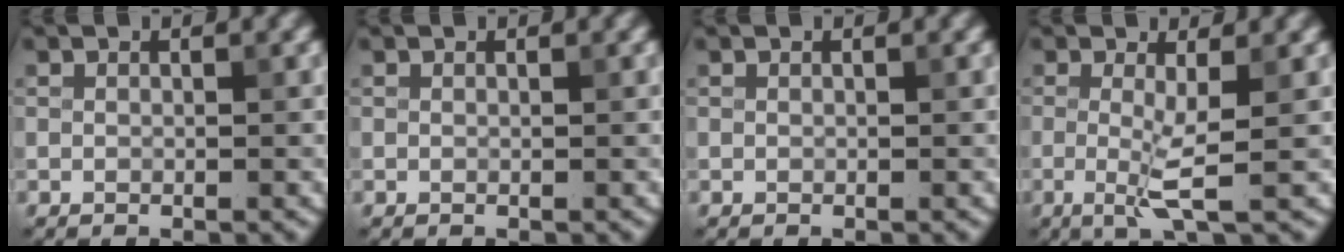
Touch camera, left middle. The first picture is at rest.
{"total": 0.0}
{"total": 0.0}
{"total": 3.2, "force": [-0.3, 0.3, 3.2], "torque": [-0.067, -0.013, -0.008]}